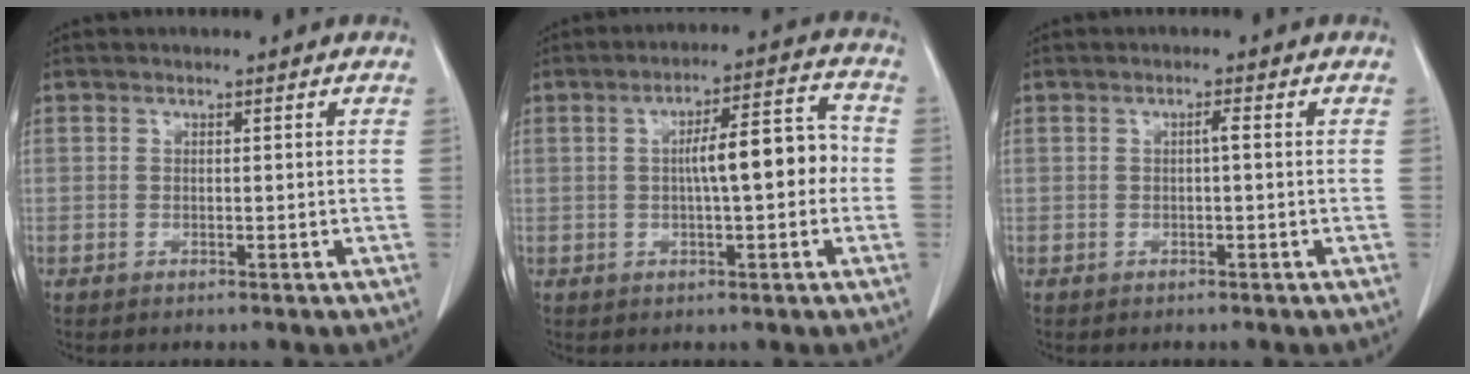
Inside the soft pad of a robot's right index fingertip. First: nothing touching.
{"total": 8.1, "force": [0.0, 2.2, 7.8], "torque": [-0.116, 0.032, 0.001]}
{"total": 1.0, "force": [0.0, 0.1, 1.0], "torque": [-0.017, 0.002, -0.001]}